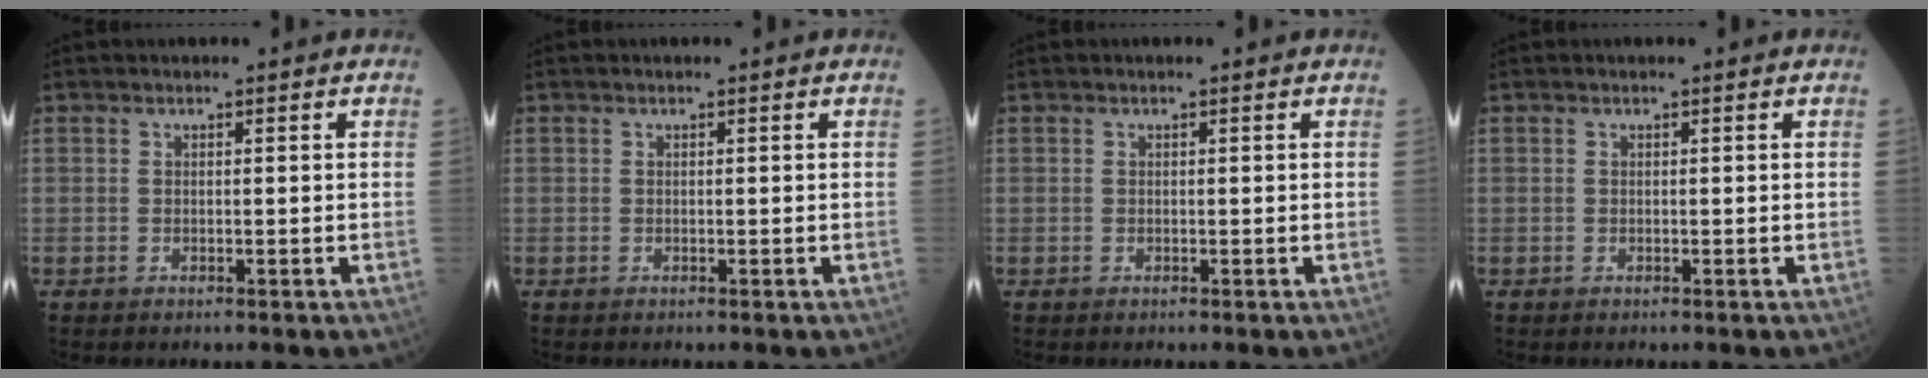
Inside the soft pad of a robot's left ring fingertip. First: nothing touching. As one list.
[{"total": 0.0}, {"total": 0.0}, {"total": 0.0}]